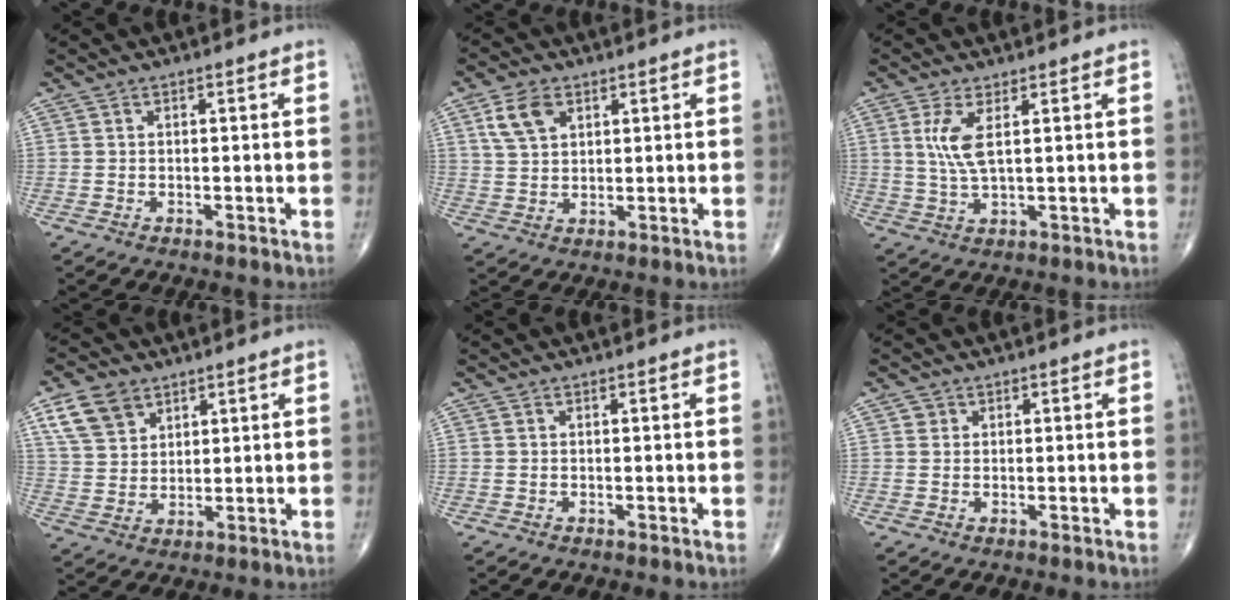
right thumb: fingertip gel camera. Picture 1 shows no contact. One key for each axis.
{"total": 6.4, "fx": 2.9, "fy": 4.1, "fz": 4.0, "tx": -0.066, "ty": -0.005, "tz": 0.058}
{"total": 5.5, "fx": 1.6, "fy": 1.5, "fz": 5.0, "tx": -0.122, "ty": -0.010, "tz": 0.039}
{"total": 8.5, "fx": 4.7, "fy": 5.8, "fz": 4.0, "tx": -0.060, "ty": -0.014, "tz": 0.094}
{"total": 0.0}
{"total": 1.1, "fx": 0.3, "fy": 1.1, "fz": 0.1, "tx": 0.009, "ty": 0.000, "tz": 0.002}